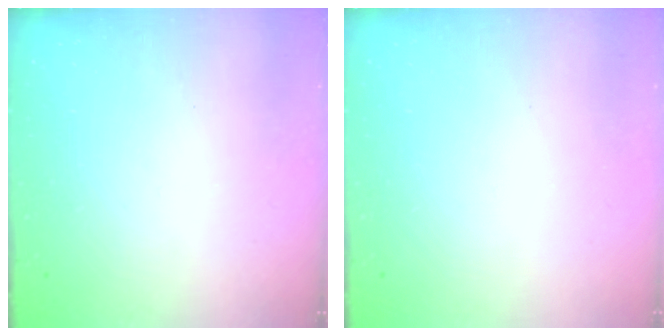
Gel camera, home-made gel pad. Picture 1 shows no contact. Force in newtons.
{"total": 0.0}